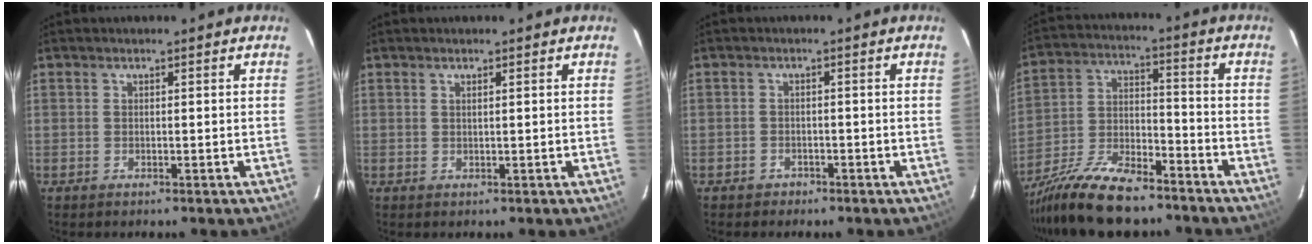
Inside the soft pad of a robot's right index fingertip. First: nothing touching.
{"total": 0.6, "force": [0.3, -0.1, 0.5], "torque": [-0.009, 0.003, 0.006]}
{"total": 2.3, "force": [-1.6, 1.7, 0.1], "torque": [-0.009, 0.006, -0.023]}
{"total": 17.9, "force": [-14.0, 5.8, 9.4], "torque": [-0.197, -0.017, -0.245]}